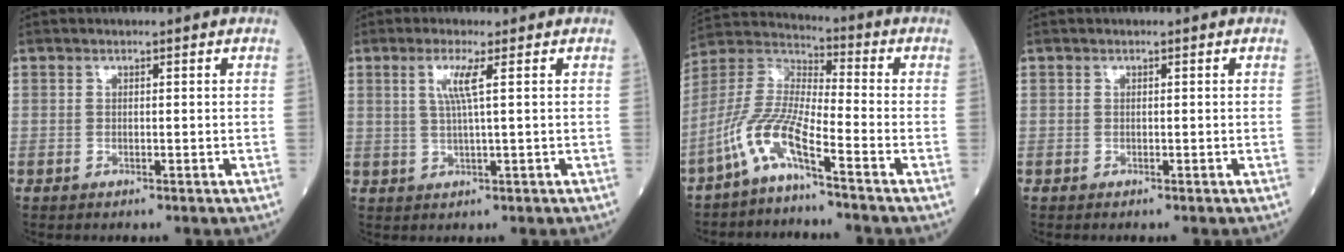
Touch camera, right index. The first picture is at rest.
{"total": 3.7, "force": [1.2, -0.5, 3.5], "torque": [-0.073, -0.001, 0.023]}
{"total": 9.2, "force": [-5.6, 0.7, 7.3], "torque": [-0.170, 0.003, -0.123]}
{"total": 0.0}